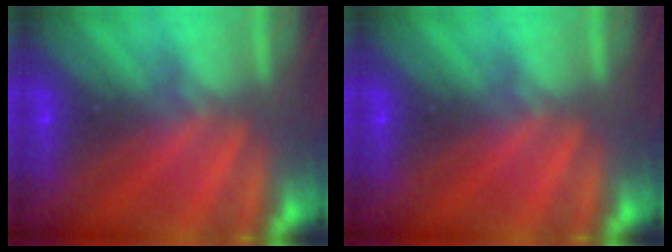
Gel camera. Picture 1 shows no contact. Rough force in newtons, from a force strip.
{"total": 0.0}